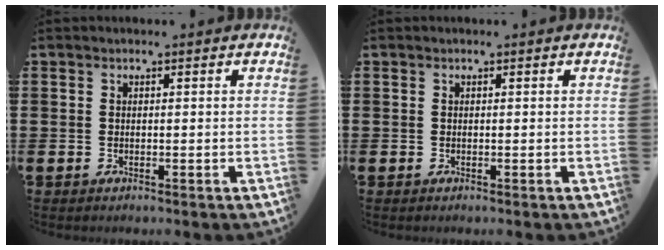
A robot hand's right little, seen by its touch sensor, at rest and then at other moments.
{"total": 0.0}